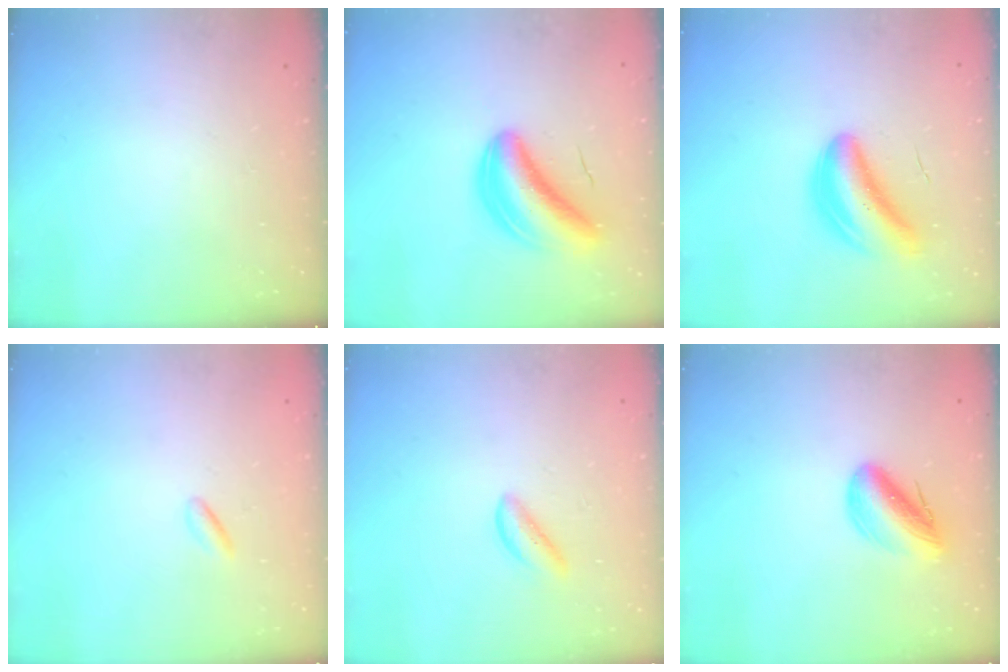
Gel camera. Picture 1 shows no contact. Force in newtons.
{"total": 7.9, "press": 7.5, "slide": 2.5}
{"total": 7.1, "press": 6.6, "slide": 2.7}
{"total": 0.8, "press": 0.6, "slide": 0.5}
{"total": 1.4, "press": 1.4, "slide": 0.4}
{"total": 10.5, "press": 10.1, "slide": 2.7}